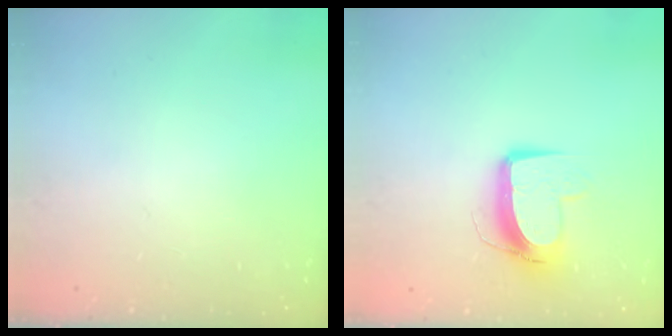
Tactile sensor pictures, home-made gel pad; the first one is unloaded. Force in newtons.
{"total": 10.6, "press": 10.6, "slide": 0.6}